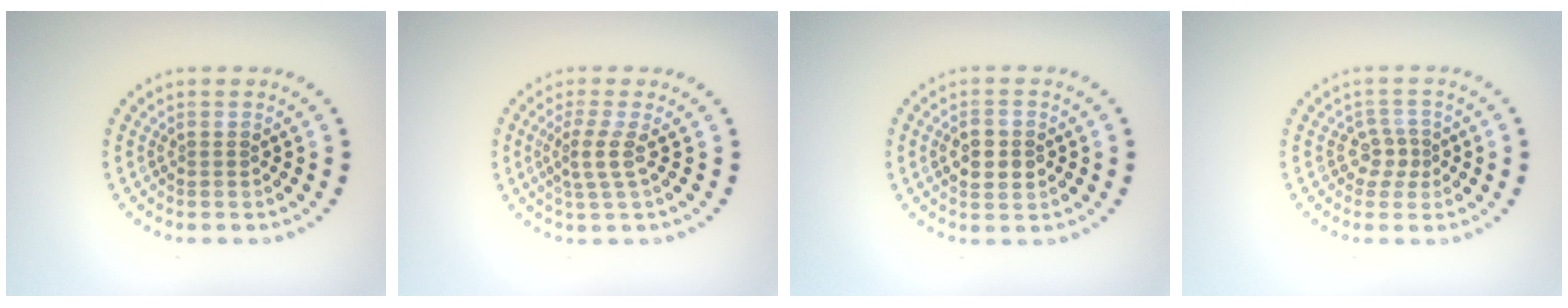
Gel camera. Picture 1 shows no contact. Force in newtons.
{"total": 2.1, "press": 1.6, "slide": 1.3}
{"total": 2.7, "press": 2.7, "slide": 0.1}
{"total": 2.0, "press": 1.5, "slide": 1.3}